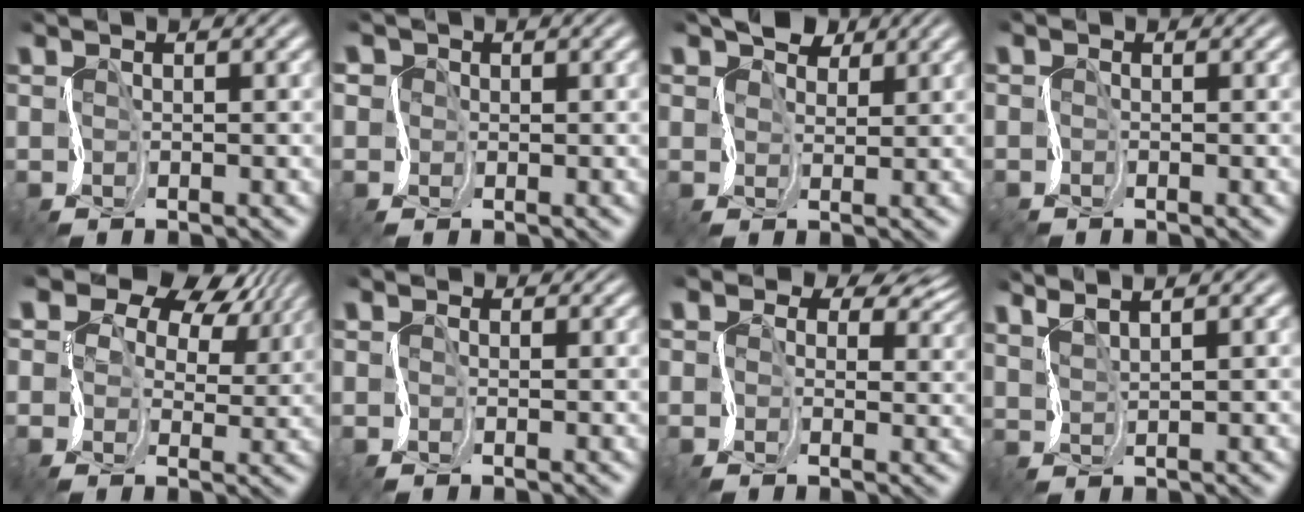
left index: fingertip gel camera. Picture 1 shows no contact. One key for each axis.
{"total": 1.8, "fx": 0.0, "fy": 1.7, "fz": 0.5, "tx": -0.006, "ty": 0.010, "tz": -0.012}
{"total": 3.4, "fx": 3.0, "fy": 1.6, "fz": 0.5, "tx": -0.025, "ty": 0.011, "tz": 0.043}
{"total": 0.6, "fx": -0.5, "fy": -0.1, "fz": -0.4, "tx": -0.005, "ty": -0.001, "tz": -0.008}
{"total": 14.5, "fx": 7.4, "fy": 9.9, "fz": 7.6, "tx": -0.161, "ty": 0.036, "tz": 0.107}
{"total": 1.2, "fx": 0.4, "fy": 1.1, "fz": 0.4, "tx": -0.010, "ty": 0.009, "tz": -0.010}
{"total": 10.2, "fx": 4.9, "fy": 6.8, "fz": 5.8, "tx": -0.105, "ty": 0.022, "tz": 0.050}
{"total": 3.6, "fx": 3.5, "fy": 0.3, "fz": 0.5, "tx": -0.019, "ty": 0.017, "tz": 0.043}